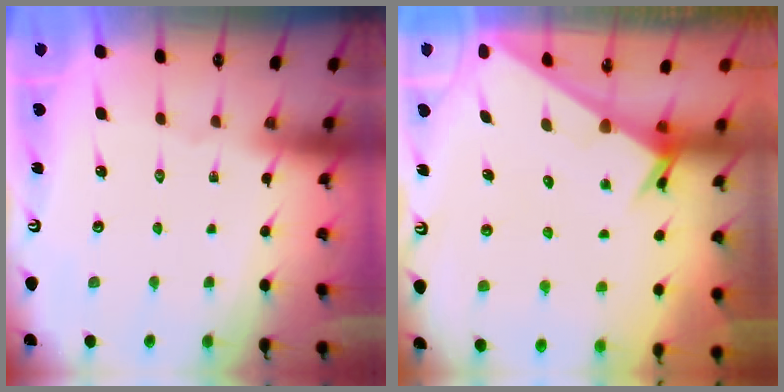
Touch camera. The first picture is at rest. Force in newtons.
{"total": 2.6, "press": 2.6, "slide": 0.1}